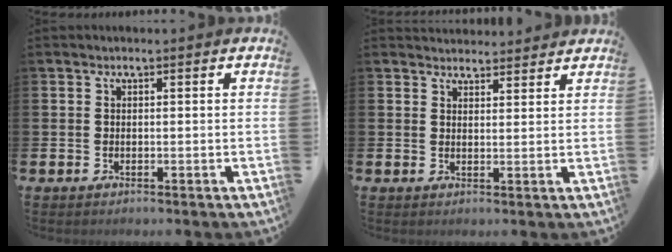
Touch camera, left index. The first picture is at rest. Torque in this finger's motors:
{"motor_torque": [0.95, -1.19, 0.34, 0.10]}